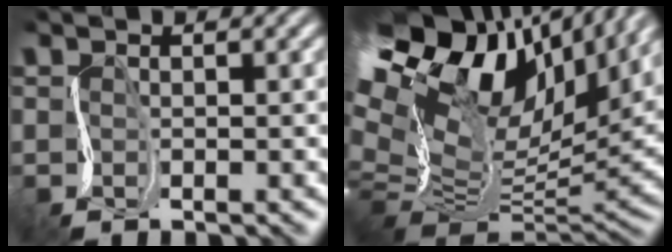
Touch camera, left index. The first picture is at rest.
{"total": 16.5, "force": [6.6, 9.0, 12.1], "torque": [-0.249, 0.022, 0.122]}